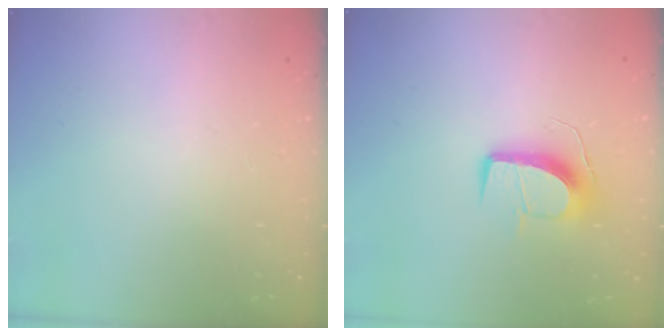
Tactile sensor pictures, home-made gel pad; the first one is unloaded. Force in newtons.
{"total": 11.3, "press": 11.3, "slide": 0.7}